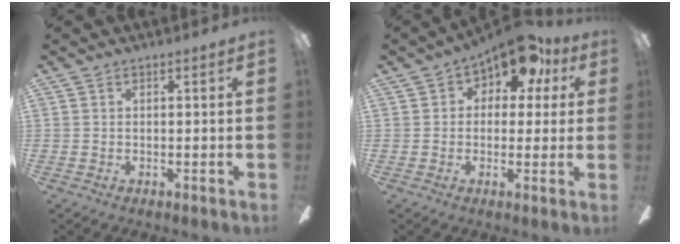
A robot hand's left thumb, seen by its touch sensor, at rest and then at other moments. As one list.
[{"total": 11.5, "force": [7.1, 6.4, 6.5], "torque": [-0.090, -0.036, 0.126]}]